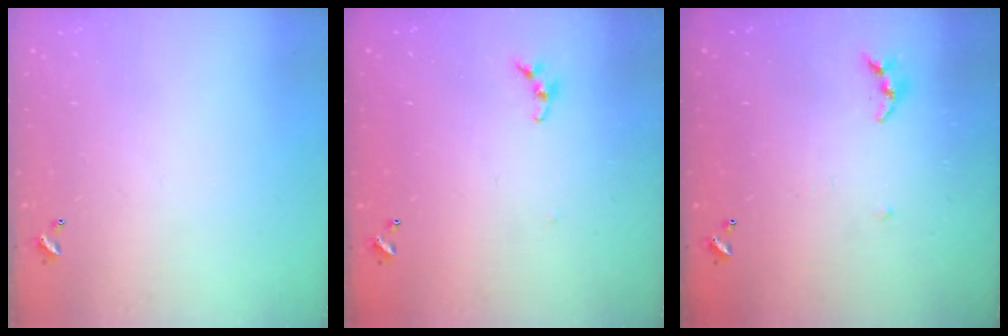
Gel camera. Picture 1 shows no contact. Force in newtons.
{"total": 4.9, "press": 4.8, "slide": 0.2}
{"total": 4.3, "press": 4.3, "slide": 0.4}